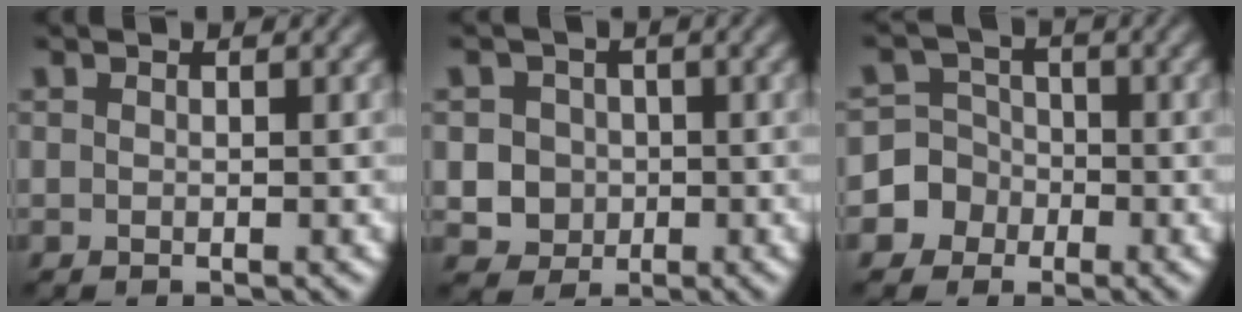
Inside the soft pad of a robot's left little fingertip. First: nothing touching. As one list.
[{"total": 4.5, "force": [-0.5, 4.3, 1.3], "torque": [-0.012, 0.020, -0.022]}, {"total": 4.6, "force": [-1.8, 4.2, 0.3], "torque": [0.007, 0.008, -0.059]}]